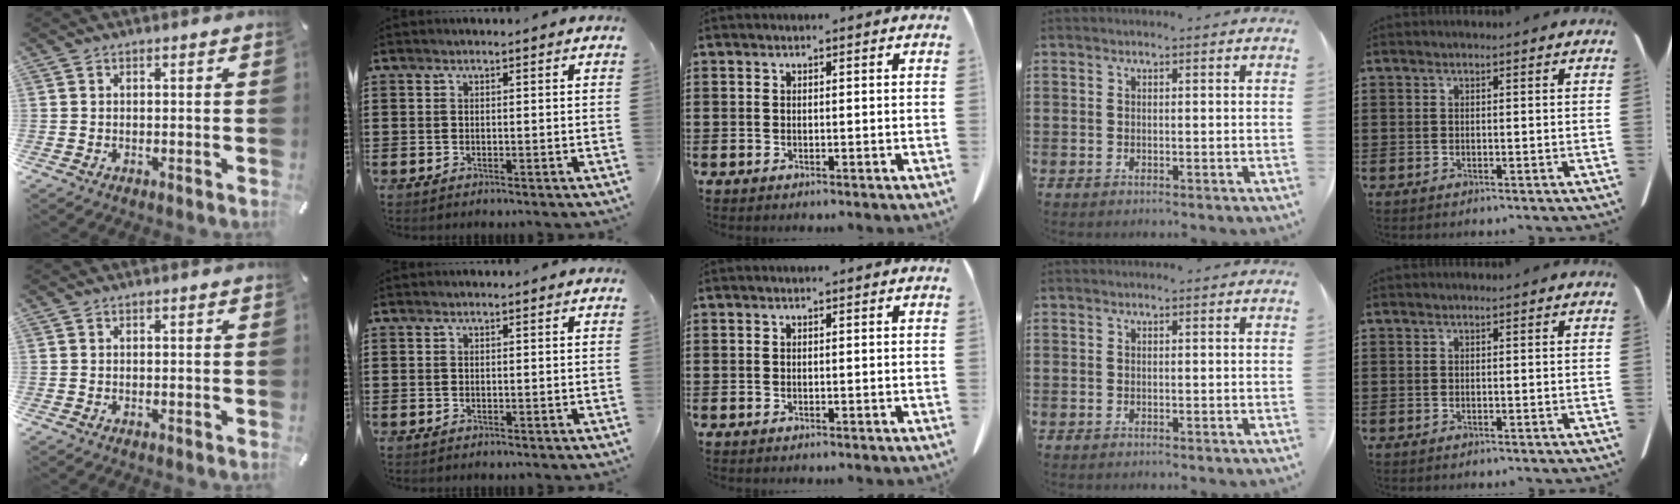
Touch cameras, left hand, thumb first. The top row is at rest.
{}